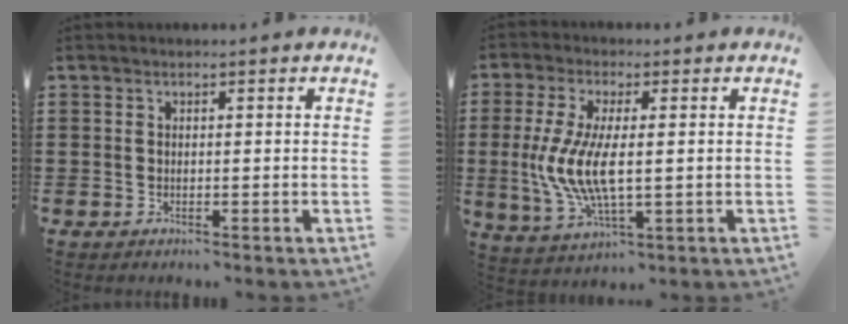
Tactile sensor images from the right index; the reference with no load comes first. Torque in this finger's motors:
{"motor_torque": [1.87, -0.27, 1.05, 0.21]}